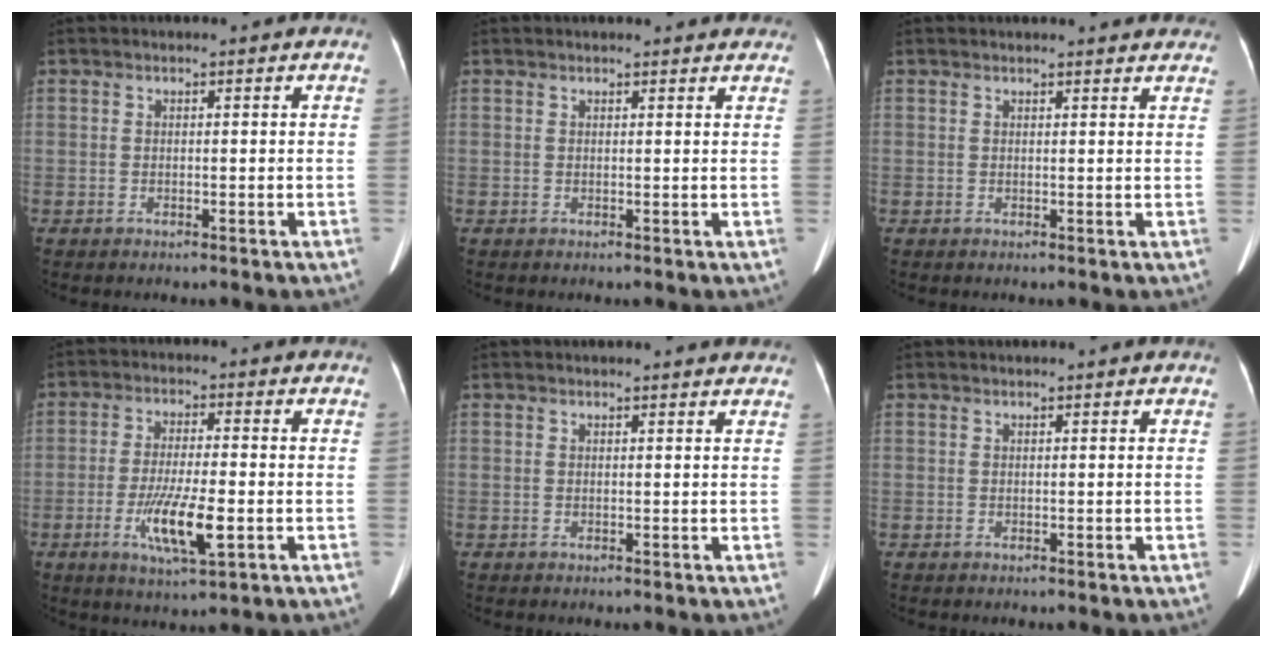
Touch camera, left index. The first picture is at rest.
{"total": 7.3, "force": [6.8, 1.8, 2.0], "torque": [-0.013, 0.018, 0.063]}
{"total": 8.8, "force": [8.3, 1.8, 2.3], "torque": [-0.013, 0.016, 0.079]}
{"total": 8.5, "force": [-2.7, 1.2, 8.0], "torque": [-0.154, -0.018, -0.046]}
{"total": 6.2, "force": [5.9, 0.8, 1.7], "torque": [-0.015, 0.016, 0.055]}
{"total": 0.6, "force": [0.6, 0.0, 0.1], "torque": [-0.005, 0.011, 0.015]}